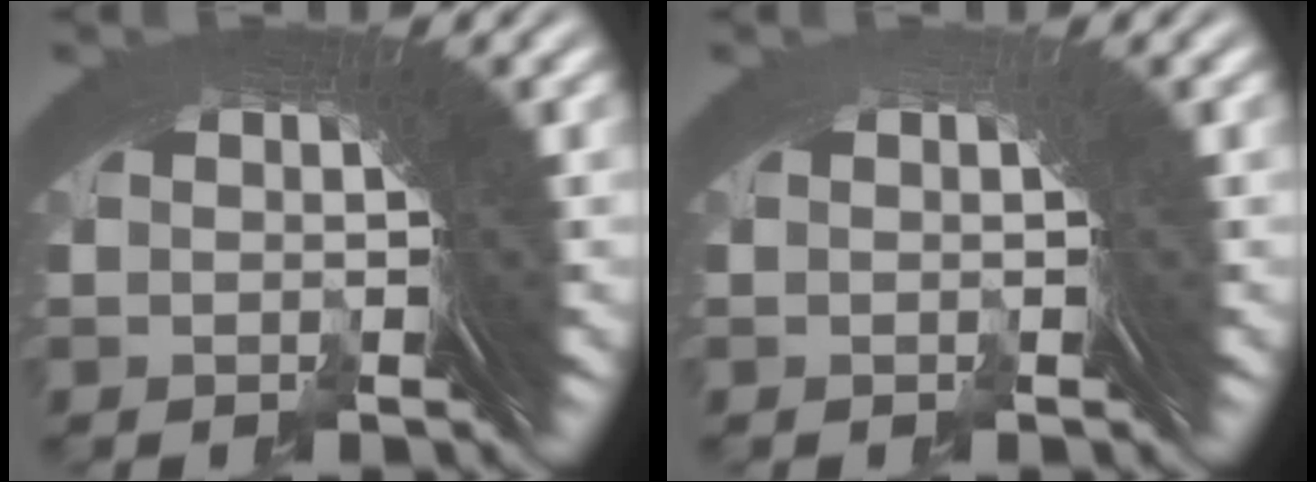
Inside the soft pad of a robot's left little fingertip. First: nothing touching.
{"total": 1.0, "force": [0.4, -0.1, -0.9], "torque": [0.014, 0.006, 0.004]}